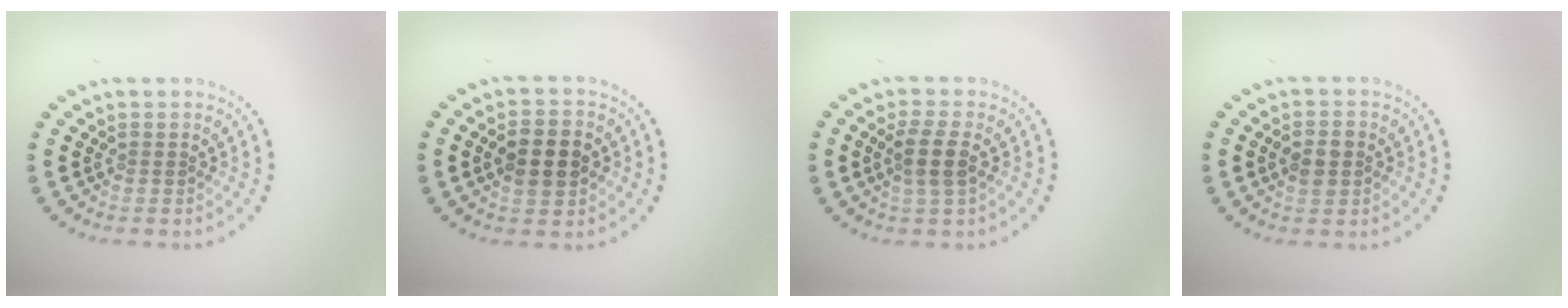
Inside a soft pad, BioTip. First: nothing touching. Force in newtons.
{"total": 4.4, "press": 4.4, "slide": 0.2}
{"total": 2.7, "press": 2.4, "slide": 1.2}
{"total": 2.8, "press": 2.8, "slide": 0.1}